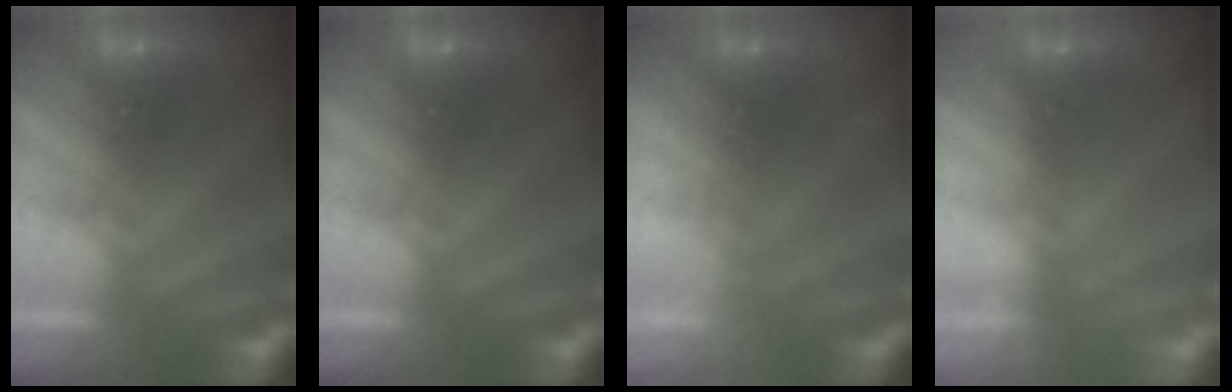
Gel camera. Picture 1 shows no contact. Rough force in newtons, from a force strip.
{"total": 0.0}
{"total": 2.3}
{"total": 2.2}